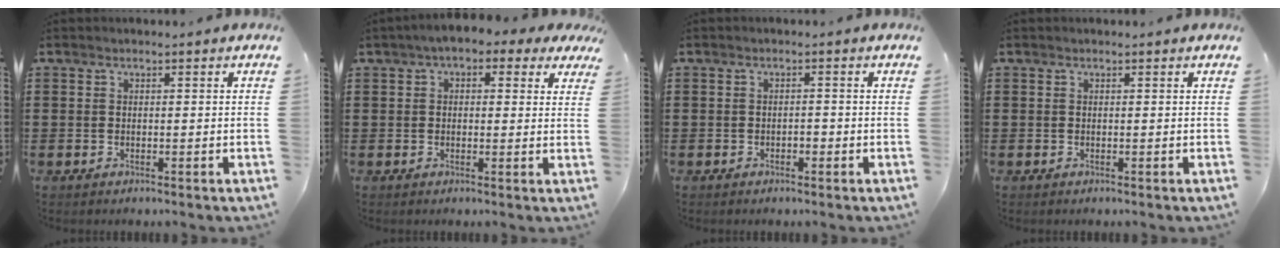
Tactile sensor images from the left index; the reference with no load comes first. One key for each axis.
{"total": 3.3, "fx": 1.7, "fy": 1.5, "fz": 2.3, "tx": -0.052, "ty": 0.006, "tz": 0.026}
{"total": 0.8, "fx": -0.5, "fy": 0.4, "fz": 0.4, "tx": -0.012, "ty": -0.002, "tz": -0.011}
{"total": 0.0}